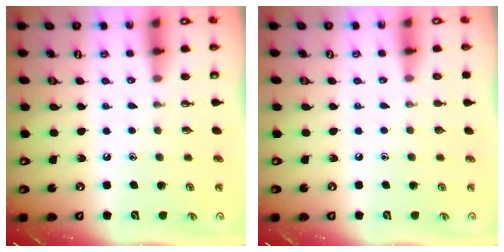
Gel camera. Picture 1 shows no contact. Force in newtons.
{"total": 0.0}